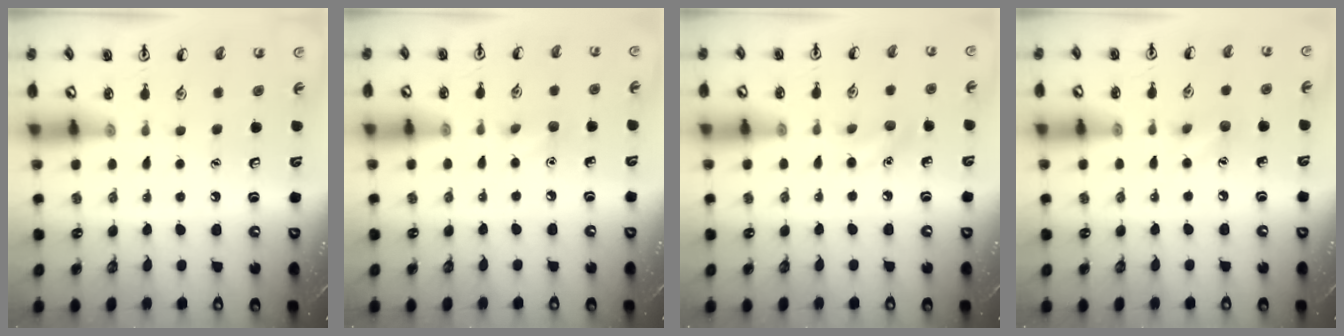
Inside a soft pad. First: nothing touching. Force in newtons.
{"total": 5.6, "press": 5.3, "slide": 1.7}
{"total": 5.9, "press": 5.6, "slide": 1.8}
{"total": 6.0, "press": 5.7, "slide": 1.9}